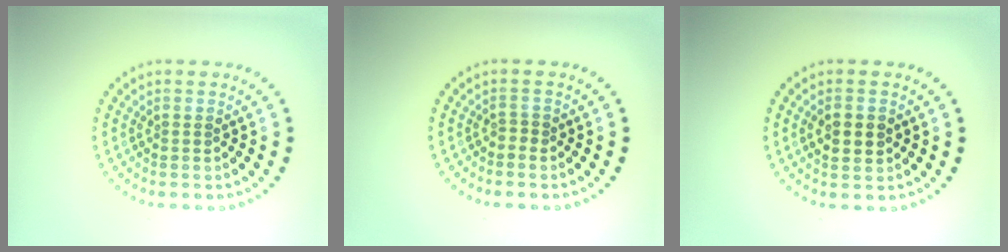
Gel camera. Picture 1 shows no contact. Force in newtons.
{"total": 0.6, "press": 0.3, "slide": 0.5}
{"total": 2.3, "press": 2.3, "slide": 0.1}